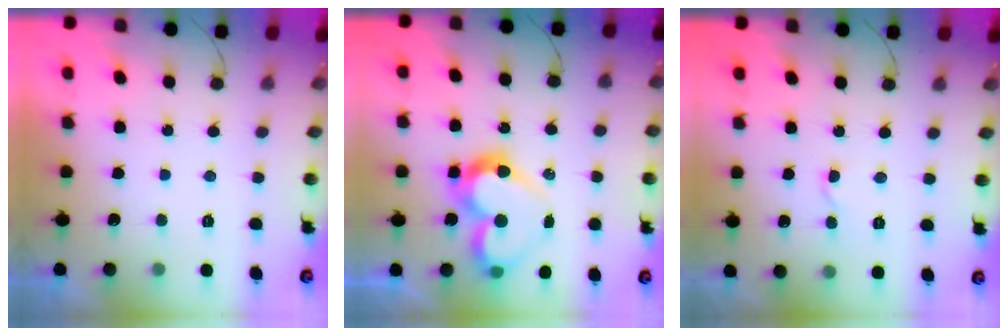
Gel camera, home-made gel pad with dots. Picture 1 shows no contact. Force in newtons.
{"total": 14.6, "press": 14.2, "slide": 3.1}
{"total": 3.1, "press": 3.1, "slide": 0.3}